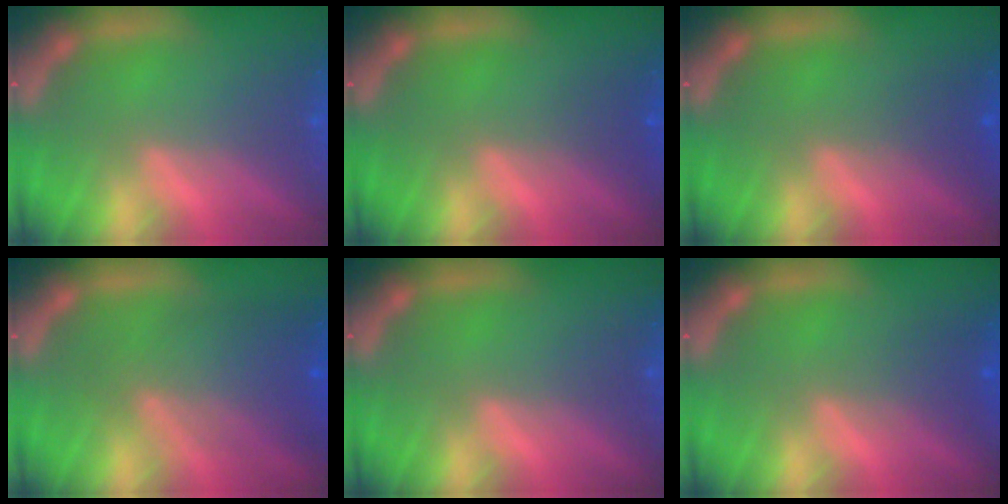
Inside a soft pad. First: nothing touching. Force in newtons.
{"total": 1.0}
{"total": 1.5}
{"total": 6.0}
{"total": 0.0}
{"total": 1.9}